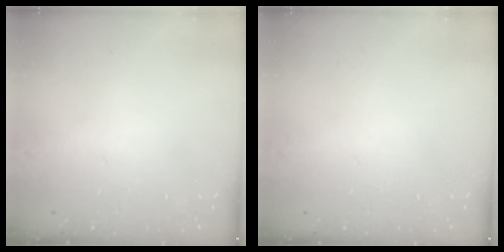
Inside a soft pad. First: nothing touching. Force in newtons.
{"total": 0.0}